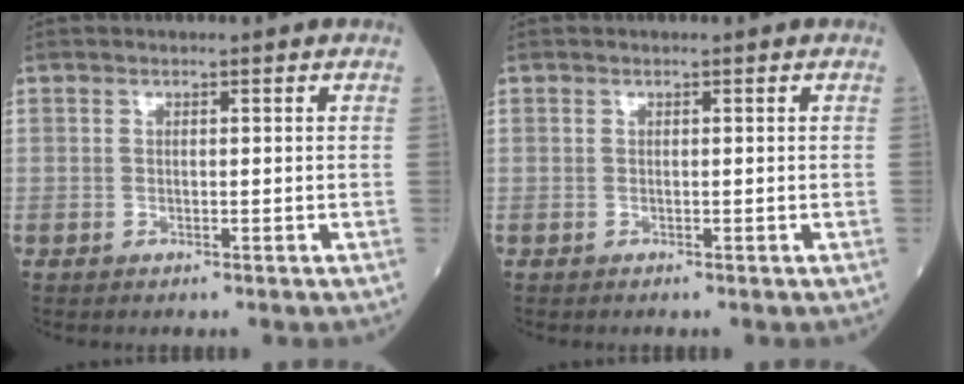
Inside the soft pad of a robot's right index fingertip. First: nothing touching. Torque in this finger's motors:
{"motor_torque": [-0.03, -0.02, -0.01, 0.01]}